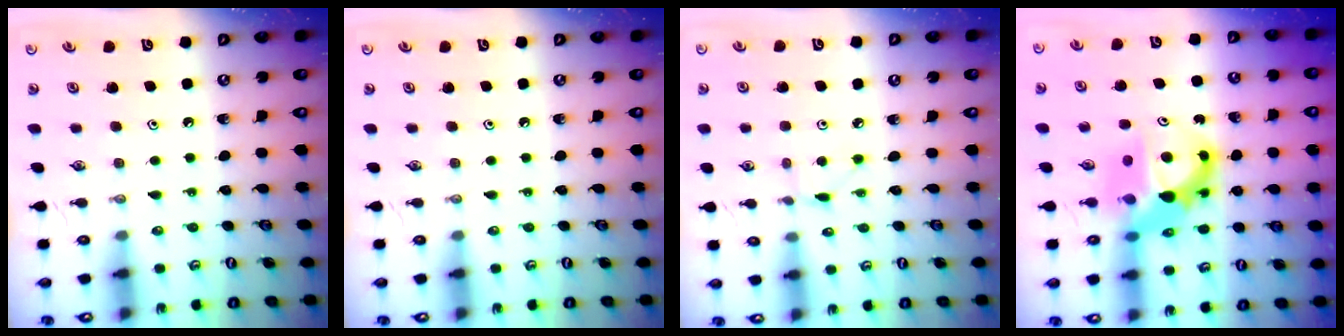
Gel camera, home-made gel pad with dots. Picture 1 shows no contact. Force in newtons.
{"total": 0.0}
{"total": 2.4, "press": 2.4, "slide": 0.3}
{"total": 9.7, "press": 9.7, "slide": 0.8}